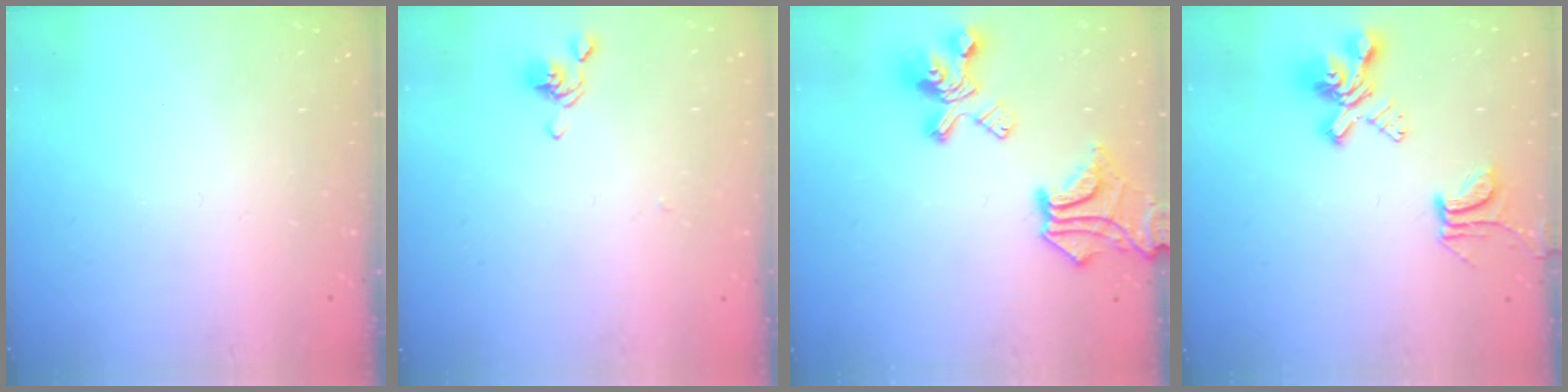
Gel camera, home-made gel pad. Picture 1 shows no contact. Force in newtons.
{"total": 2.1, "press": 2.0, "slide": 0.7}
{"total": 11.7, "press": 11.5, "slide": 2.2}
{"total": 6.7, "press": 6.5, "slide": 1.5}